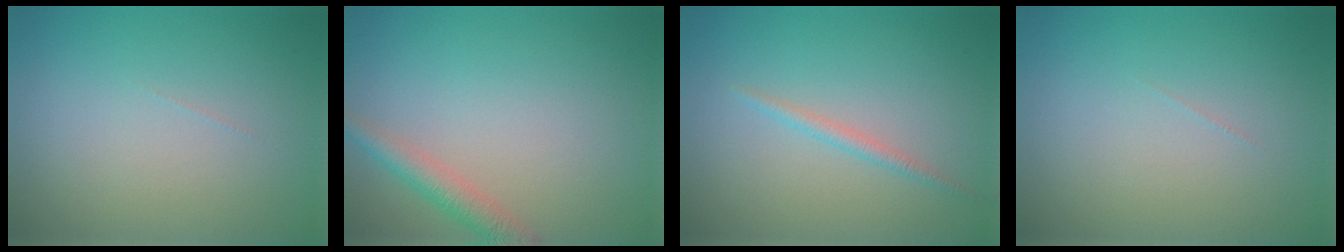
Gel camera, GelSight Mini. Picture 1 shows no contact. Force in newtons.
{"total": 2.6, "press": 2.6, "slide": 0.2}
{"total": 1.1, "press": 1.1, "slide": 0.0}
{"total": 0.0}